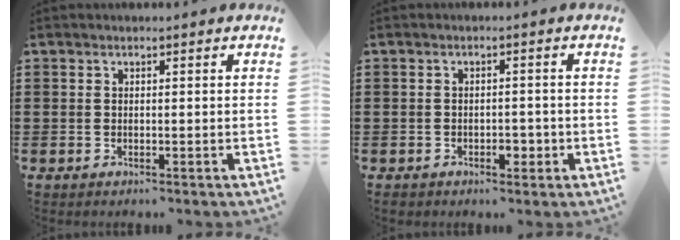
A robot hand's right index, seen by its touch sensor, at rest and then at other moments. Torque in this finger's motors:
{"motor_torque": [0.02, 0.02, 0.01, 0.01]}